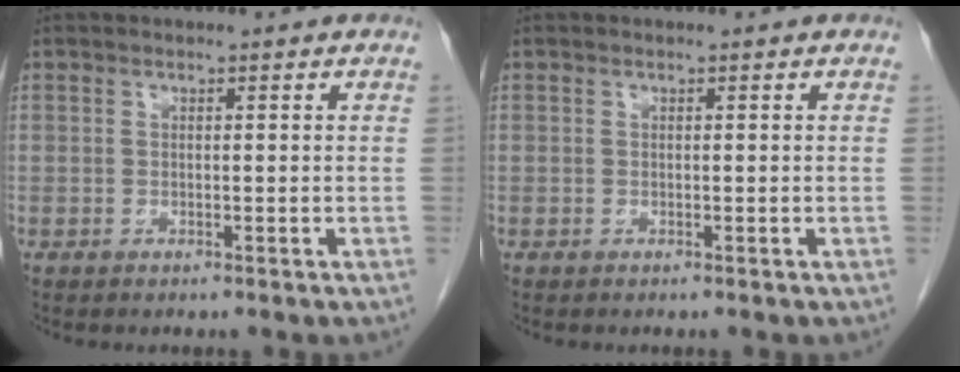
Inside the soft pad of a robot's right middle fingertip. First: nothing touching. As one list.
[{"total": 0.0}]